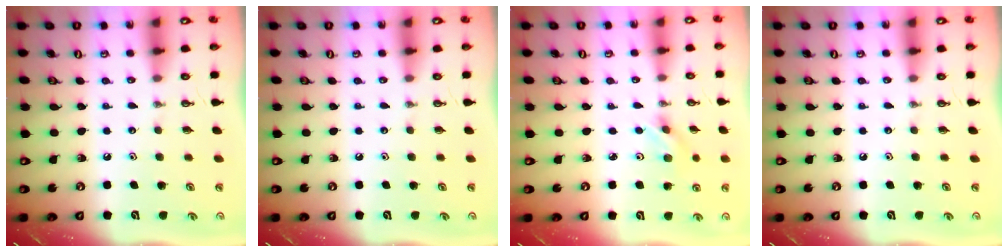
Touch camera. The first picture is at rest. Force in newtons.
{"total": 0.0}
{"total": 2.0, "press": 1.9, "slide": 0.6}
{"total": 0.0}